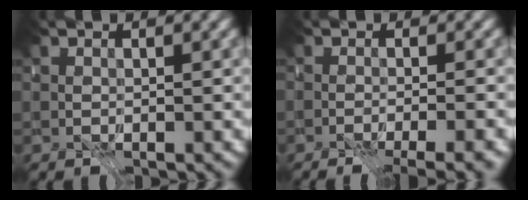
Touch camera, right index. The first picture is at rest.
{"total": 6.1, "force": [-4.4, 1.9, 3.8], "torque": [-0.022, -0.009, -0.063]}